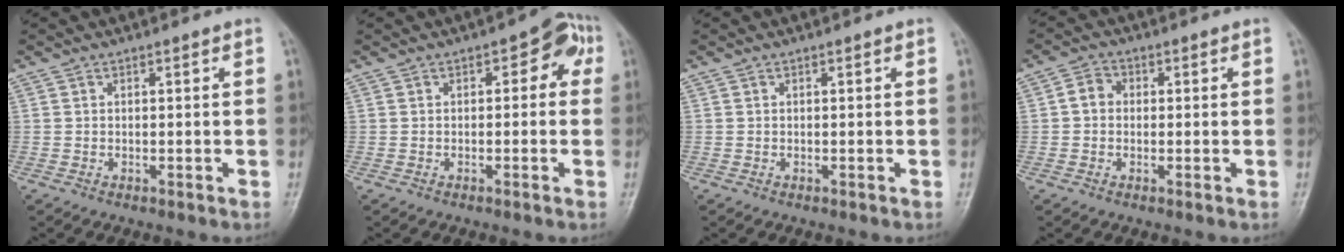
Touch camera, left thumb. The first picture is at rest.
{"total": 5.1, "force": [0.5, 3.2, 3.9], "torque": [-0.014, 0.020, -0.006]}
{"total": 0.0}
{"total": 3.5, "force": [-0.1, 3.1, 1.7], "torque": [-0.015, 0.010, -0.011]}